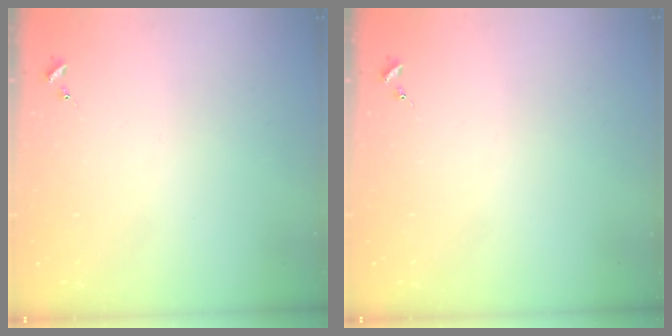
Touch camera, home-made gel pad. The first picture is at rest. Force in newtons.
{"total": 0.0}